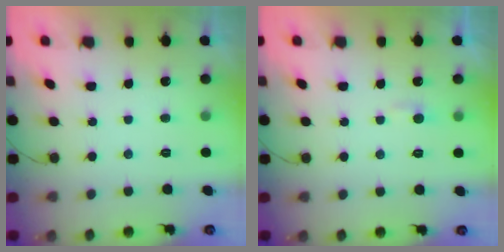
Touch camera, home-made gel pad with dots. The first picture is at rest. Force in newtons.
{"total": 2.7, "press": 2.7, "slide": 0.3}